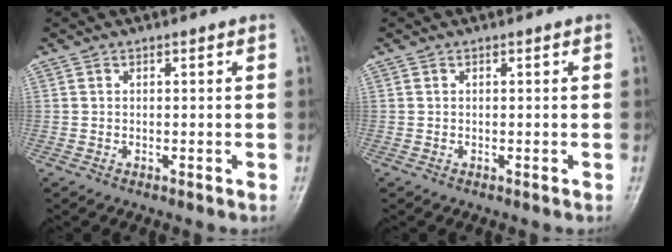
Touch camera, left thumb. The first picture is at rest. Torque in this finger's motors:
{"motor_torque": [-0.03, 0.03, -0.06, -0.04, 0.00]}